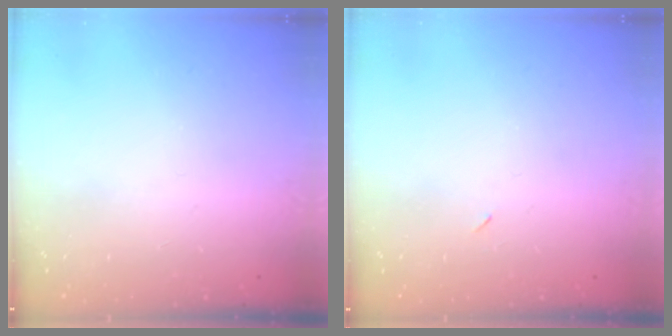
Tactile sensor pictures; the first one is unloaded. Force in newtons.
{"total": 2.2, "press": 1.8, "slide": 1.2}